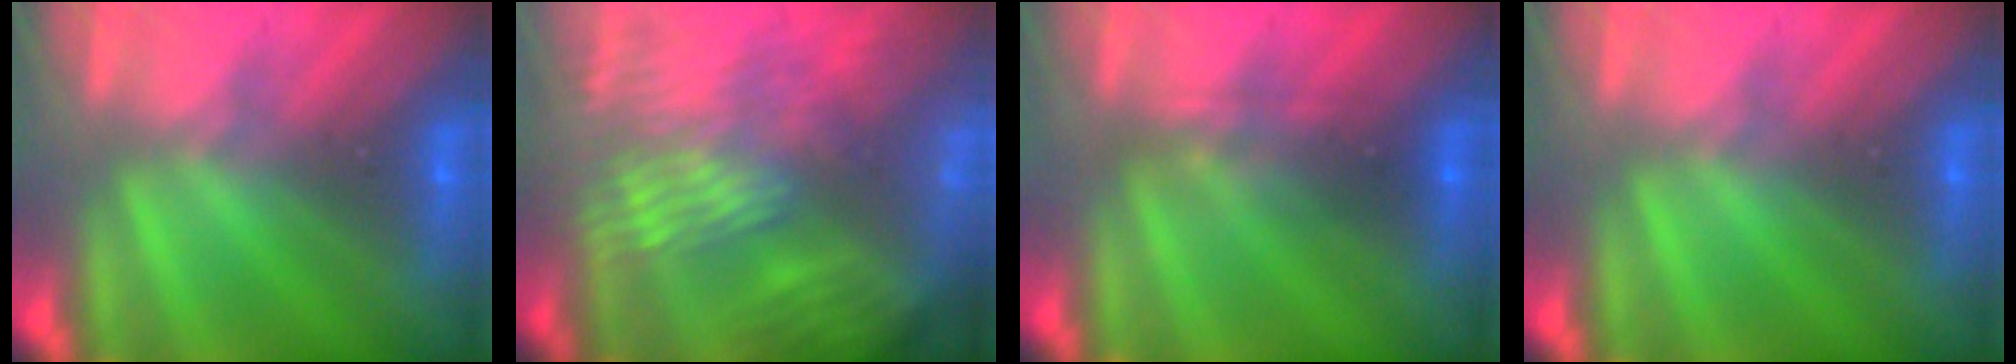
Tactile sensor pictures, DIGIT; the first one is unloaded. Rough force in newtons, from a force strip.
{"total": 9.1}
{"total": 2.3}
{"total": 0.0}